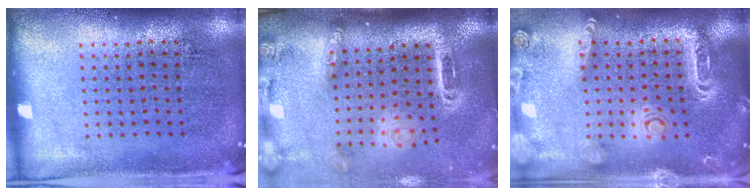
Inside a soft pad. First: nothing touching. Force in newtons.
{"total": 2.5, "press": 1.9, "slide": 1.7}
{"total": 2.0, "press": 1.9, "slide": 0.6}